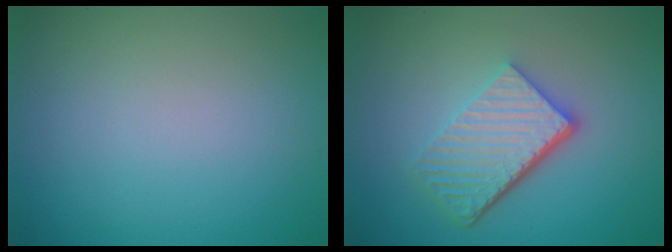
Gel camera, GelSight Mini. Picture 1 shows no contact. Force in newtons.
{"total": 5.7, "press": 4.0, "slide": 4.1}